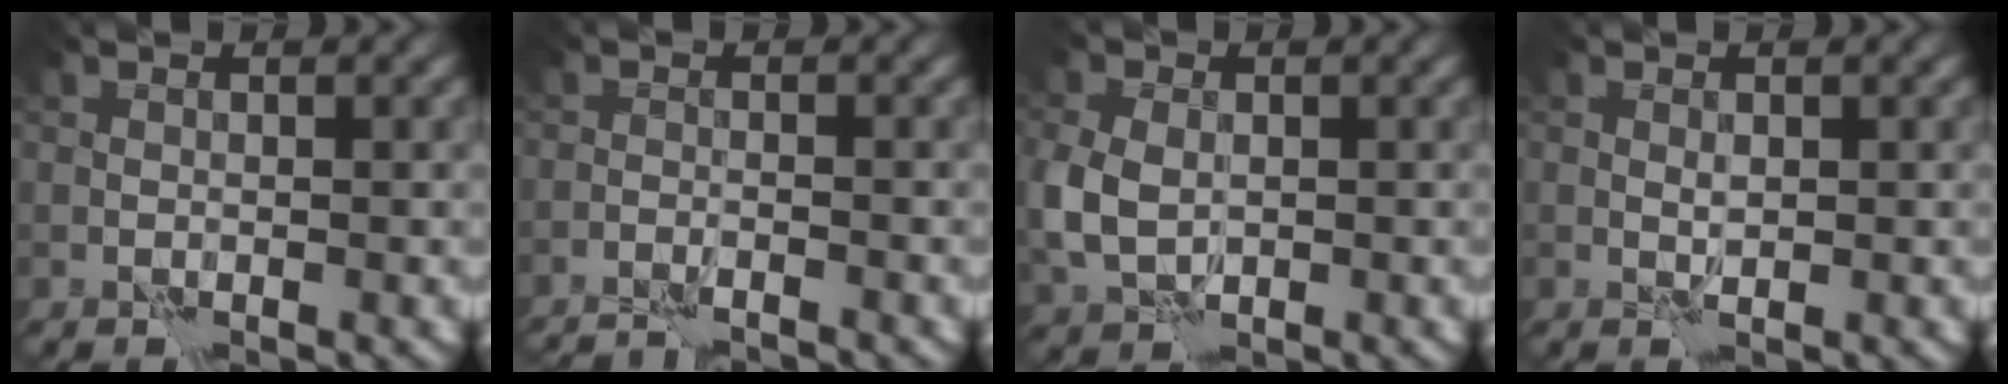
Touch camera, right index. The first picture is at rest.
{"total": 3.6, "force": [-3.5, 0.2, 0.8], "torque": [-0.014, 0.002, -0.052]}
{"total": 4.5, "force": [-0.2, 3.3, 3.0], "torque": [-0.080, -0.004, -0.008]}
{"total": 0.7, "force": [0.5, 0.2, 0.5], "torque": [-0.013, -0.002, 0.009]}